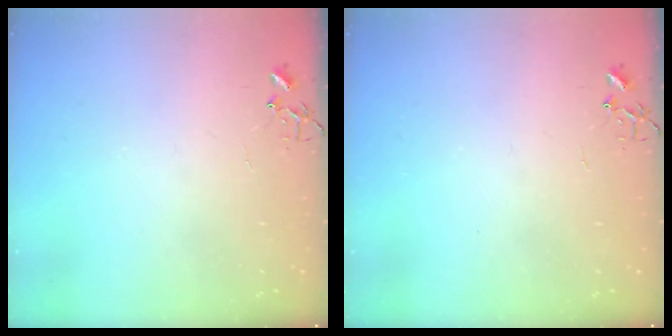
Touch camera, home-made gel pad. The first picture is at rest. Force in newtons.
{"total": 0.0}